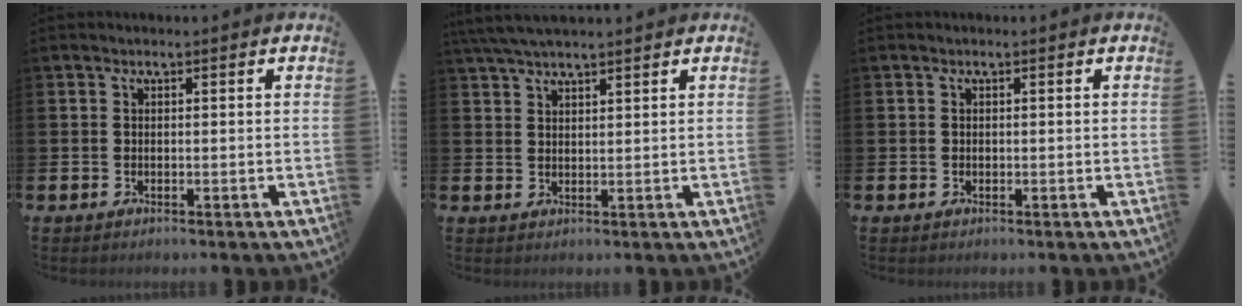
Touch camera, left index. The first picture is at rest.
{"total": 4.3, "force": [3.8, 0.7, 1.8], "torque": [-0.035, -0.010, 0.070]}
{"total": 0.0}